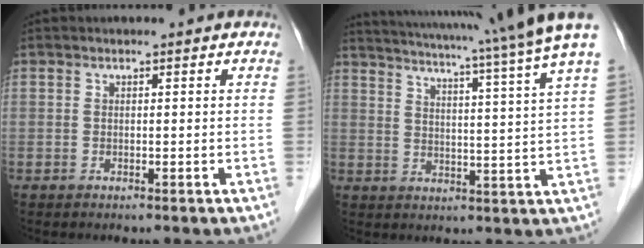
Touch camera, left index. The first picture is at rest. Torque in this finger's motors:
{"motor_torque": [1.10, -1.04, 0.69, 0.17]}